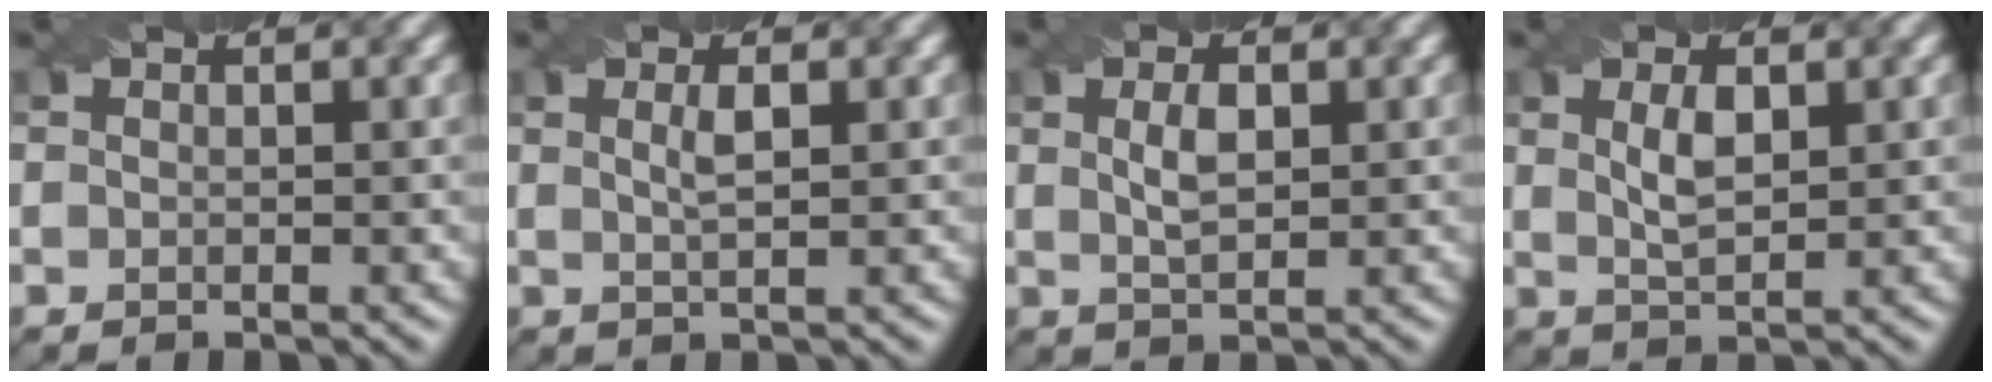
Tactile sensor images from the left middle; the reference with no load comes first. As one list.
[{"total": 1.9, "force": [0.5, 0.5, 1.8], "torque": [-0.031, 0.002, 0.008]}, {"total": 2.5, "force": [0.6, 1.1, 2.1], "torque": [-0.046, -0.001, 0.016]}, {"total": 2.9, "force": [0.9, 1.2, 2.5], "torque": [-0.053, 0.000, 0.021]}]